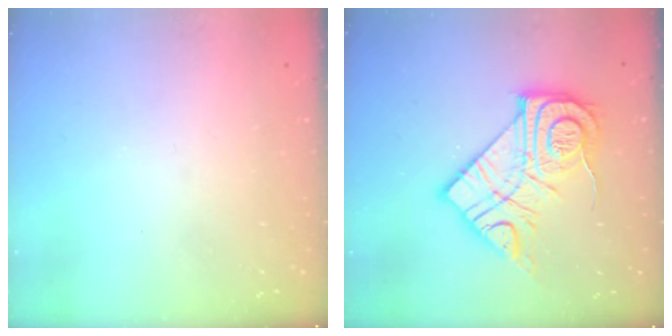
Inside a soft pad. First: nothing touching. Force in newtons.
{"total": 18.2, "press": 18.1, "slide": 1.2}